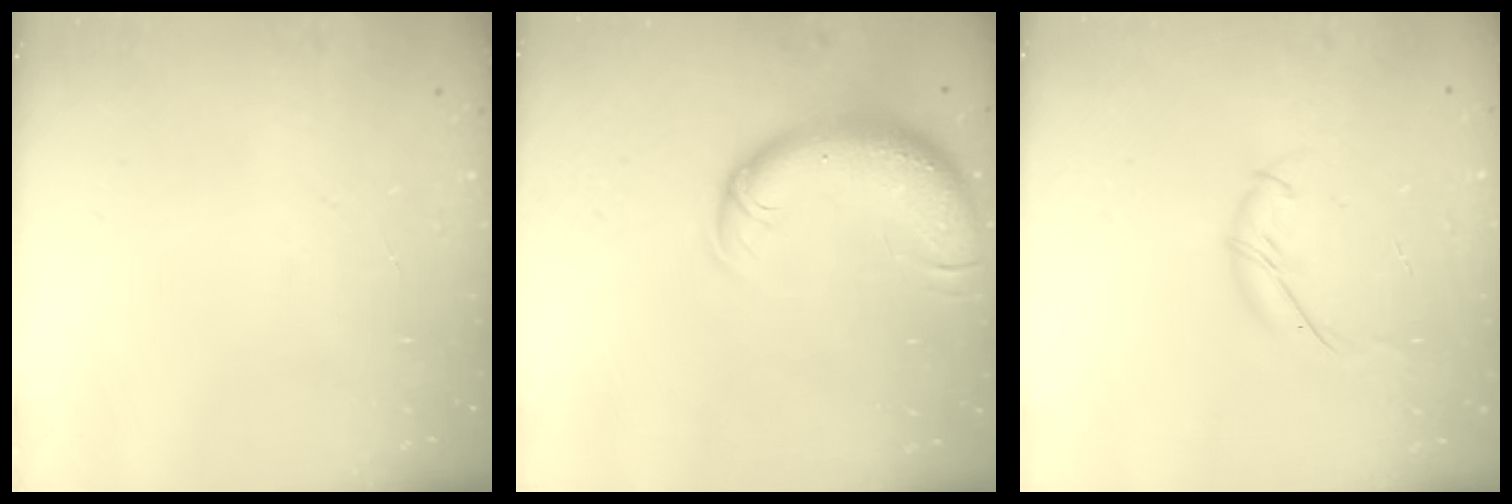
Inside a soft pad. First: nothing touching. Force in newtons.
{"total": 11.2, "press": 10.8, "slide": 2.9}
{"total": 6.6, "press": 6.5, "slide": 1.4}